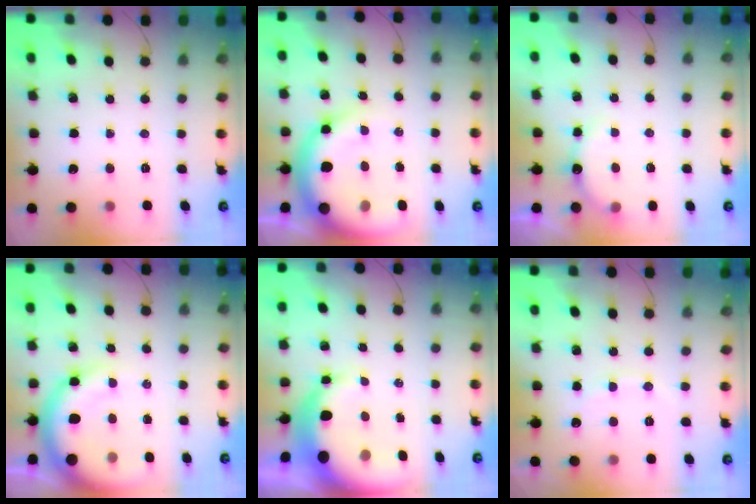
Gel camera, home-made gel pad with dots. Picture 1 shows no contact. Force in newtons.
{"total": 16.5, "press": 16.1, "slide": 3.8}
{"total": 6.3, "press": 6.1, "slide": 1.4}
{"total": 11.1, "press": 10.9, "slide": 2.2}
{"total": 10.0, "press": 9.8, "slide": 2.1}
{"total": 7.0, "press": 6.9, "slide": 0.9}